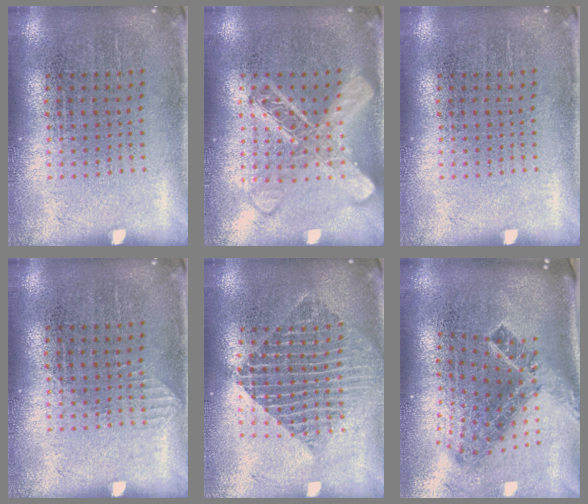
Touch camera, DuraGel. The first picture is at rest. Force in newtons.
{"total": 2.7, "press": 2.6, "slide": 0.5}
{"total": 0.0}
{"total": 0.6, "press": 0.5, "slide": 0.2}
{"total": 2.0, "press": 1.6, "slide": 1.2}
{"total": 2.2, "press": 1.4, "slide": 1.7}